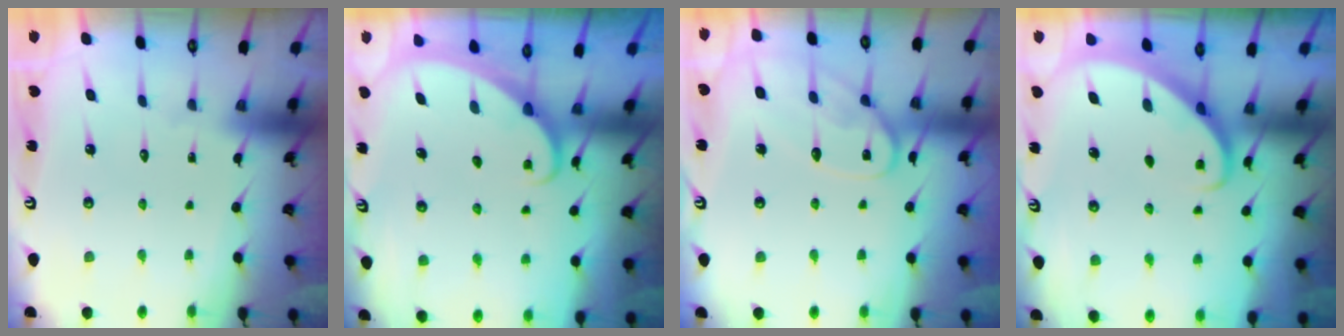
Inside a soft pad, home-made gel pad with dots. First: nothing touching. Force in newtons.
{"total": 1.9, "press": 1.9, "slide": 0.1}
{"total": 15.1, "press": 15.1, "slide": 1.4}
{"total": 2.7, "press": 2.7, "slide": 0.2}